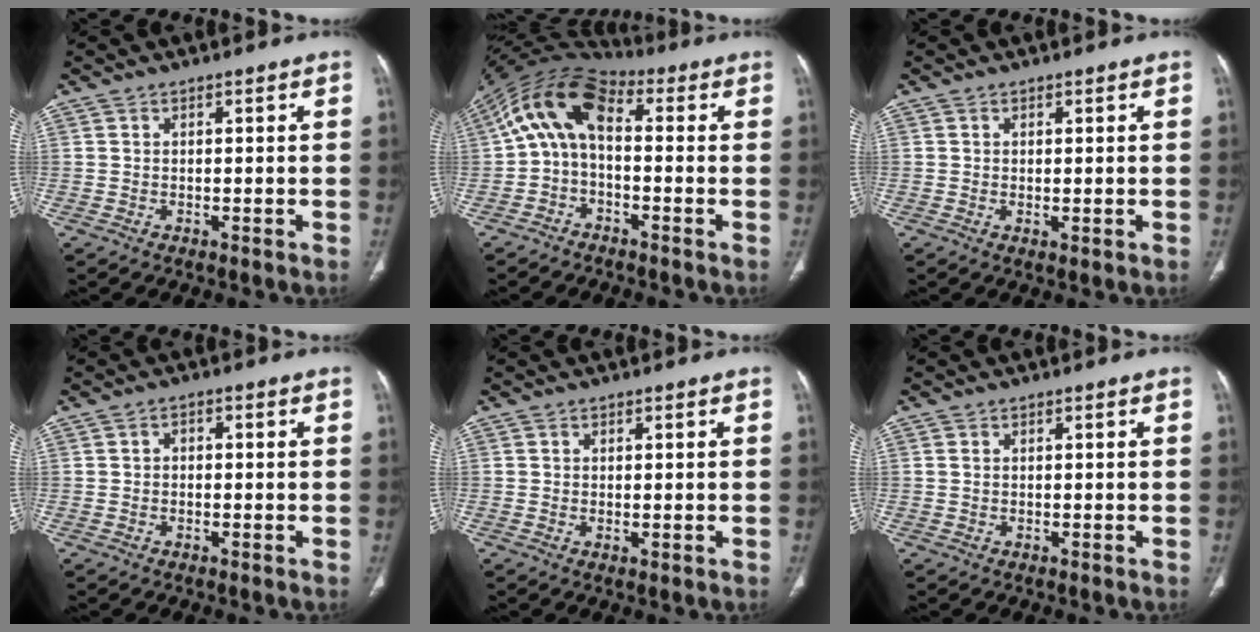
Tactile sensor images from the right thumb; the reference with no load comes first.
{"total": 11.5, "force": [0.3, 6.6, 9.4], "torque": [-0.164, 0.043, -0.011]}
{"total": 1.1, "force": [0.0, 0.4, 1.0], "torque": [-0.023, -0.007, 0.003]}
{"total": 1.3, "force": [-0.1, 1.0, 0.8], "torque": [-0.007, 0.006, -0.005]}
{"total": 0.9, "force": [0.0, 0.3, 0.8], "torque": [-0.019, -0.006, 0.003]}
{"total": 0.0}